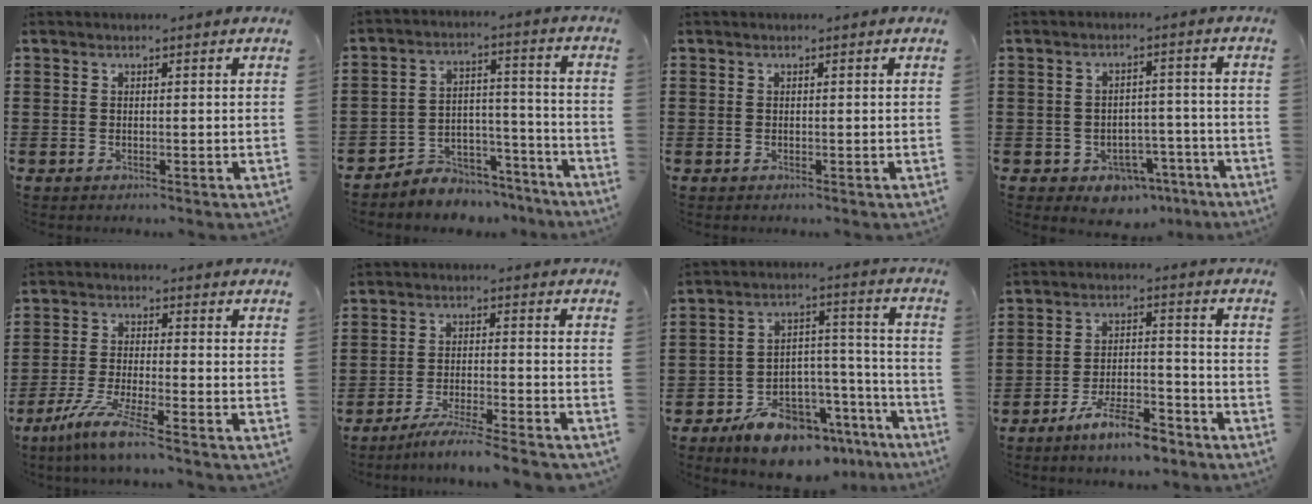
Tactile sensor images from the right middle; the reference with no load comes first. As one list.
[{"total": 5.5, "force": [-5.2, 1.9, 0.3], "torque": [-0.005, 0.018, -0.104]}, {"total": 0.0}, {"total": 3.8, "force": [-3.2, 2.0, 0.6], "torque": [-0.019, 0.012, -0.065]}, {"total": 6.5, "force": [-4.8, 0.0, 4.3], "torque": [-0.096, -0.017, -0.095]}, {"total": 5.4, "force": [-4.9, -0.5, 2.0], "torque": [-0.044, -0.017, -0.096]}, {"total": 11.2, "force": [-9.2, 4.9, 4.1], "torque": [-0.061, 0.057, -0.164]}, {"total": 7.9, "force": [-6.4, 1.6, 4.3], "torque": [-0.084, 0.007, -0.121]}]